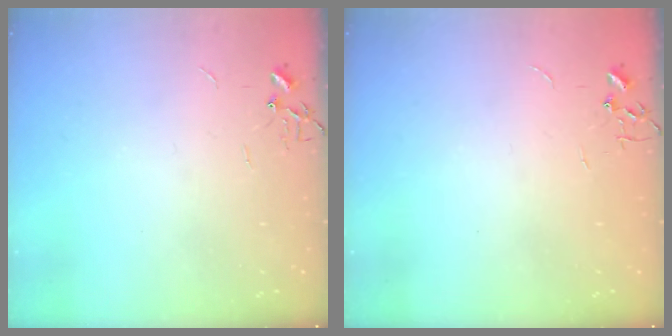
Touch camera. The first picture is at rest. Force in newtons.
{"total": 0.0}